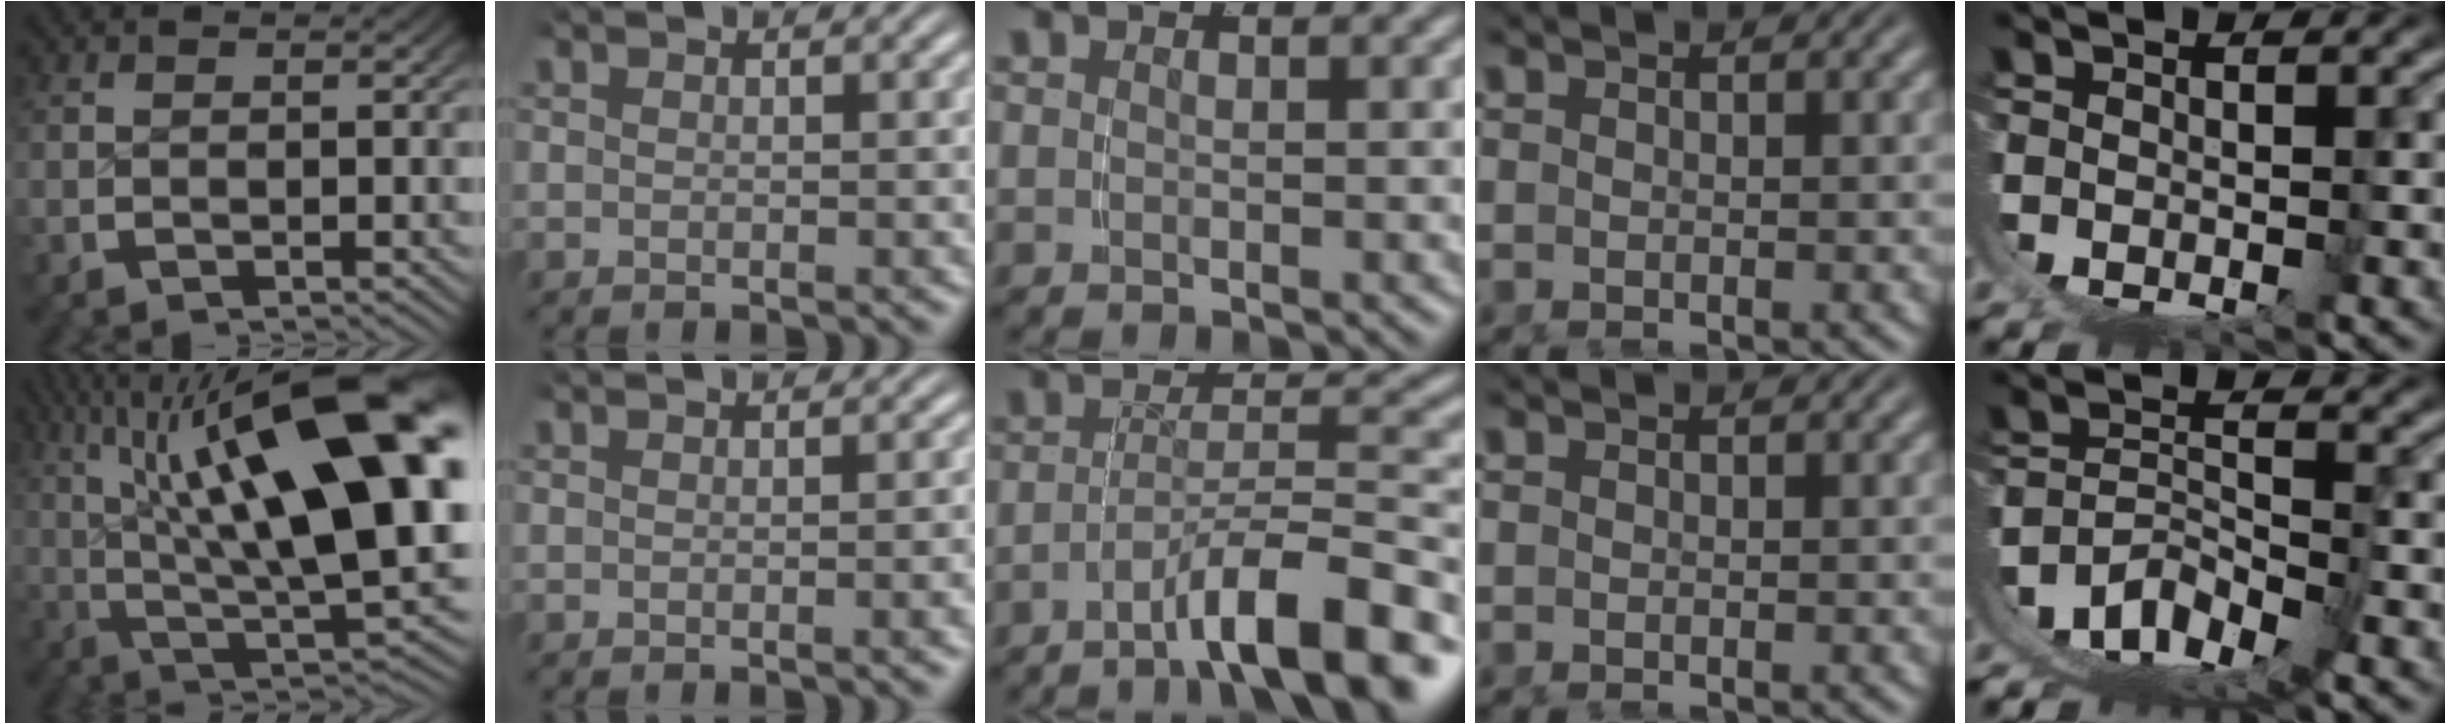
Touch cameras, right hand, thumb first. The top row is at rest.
{"thumb": {"total": 18.3, "force": [2.2, 8.1, 16.3], "torque": [-0.254, -0.024, 0.051]}, "index": {"total": 0.6, "force": [-0.3, -0.2, 0.5], "torque": [-0.007, 0.006, -0.007]}, "middle": {"total": 7.2, "force": [-4.6, 0.8, 5.5], "torque": [-0.077, -0.001, -0.069]}, "little": {"total": 10.9, "force": [-1.1, 8.7, 6.5], "torque": [-0.166, -0.043, -0.009]}}